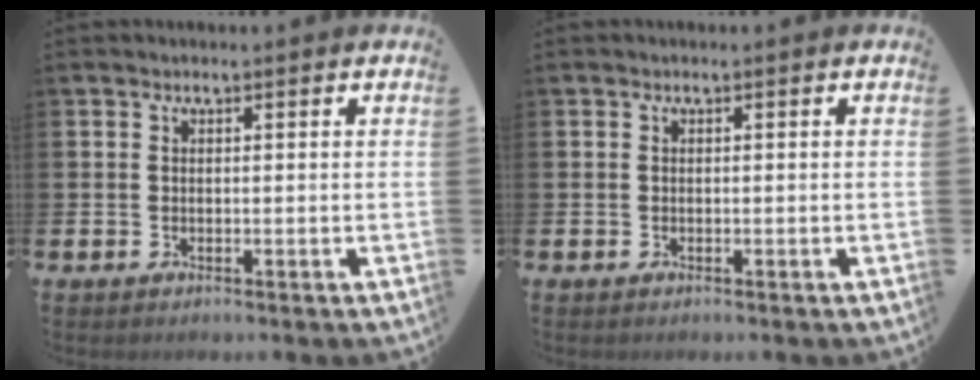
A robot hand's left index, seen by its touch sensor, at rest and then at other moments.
{"total": 0.0}